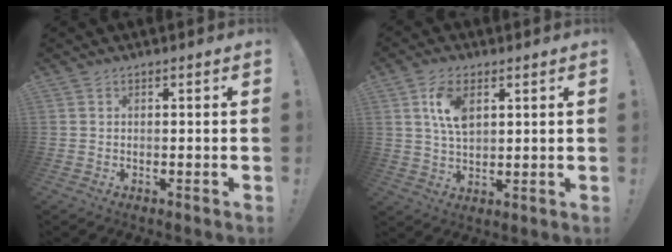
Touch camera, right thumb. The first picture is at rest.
{"total": 8.9, "force": [3.5, 5.2, 6.4], "torque": [-0.114, -0.006, 0.063]}